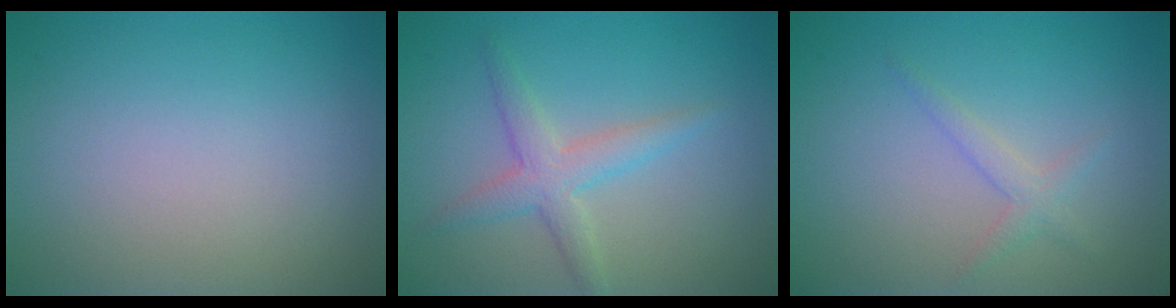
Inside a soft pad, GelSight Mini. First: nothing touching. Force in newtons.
{"total": 2.9, "press": 2.9, "slide": 0.1}
{"total": 1.3, "press": 1.3, "slide": 0.1}